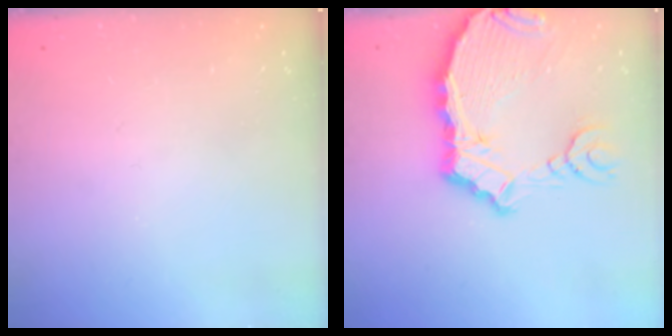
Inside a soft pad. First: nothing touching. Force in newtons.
{"total": 11.0, "press": 10.9, "slide": 1.6}